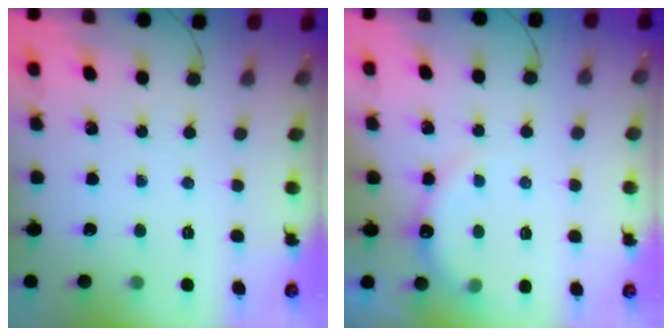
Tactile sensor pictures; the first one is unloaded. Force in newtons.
{"total": 8.4, "press": 8.3, "slide": 0.9}